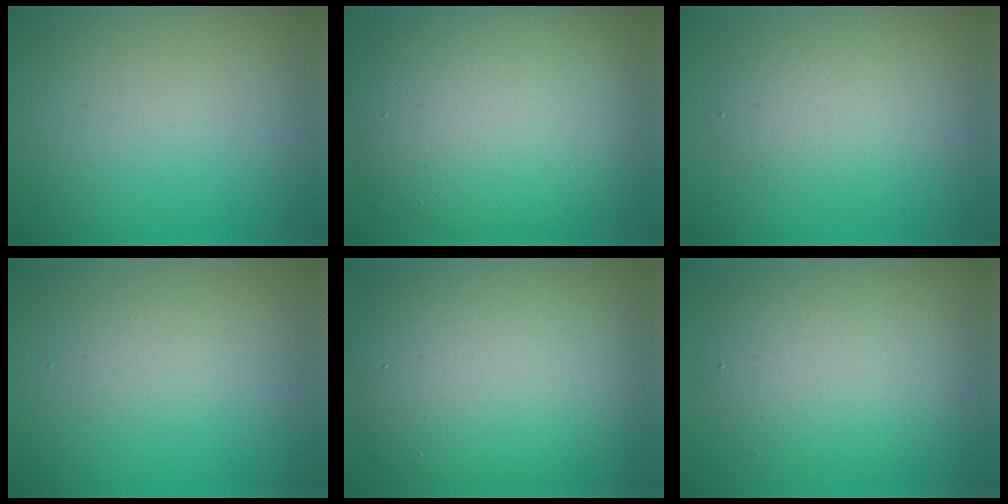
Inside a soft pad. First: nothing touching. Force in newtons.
{"total": 10.9, "press": 10.9, "slide": 0.6}
{"total": 2.9, "press": 2.9, "slide": 0.4}
{"total": 1.4, "press": 1.4, "slide": 0.1}
{"total": 10.5, "press": 10.5, "slide": 0.6}
{"total": 5.3, "press": 5.2, "slide": 0.5}